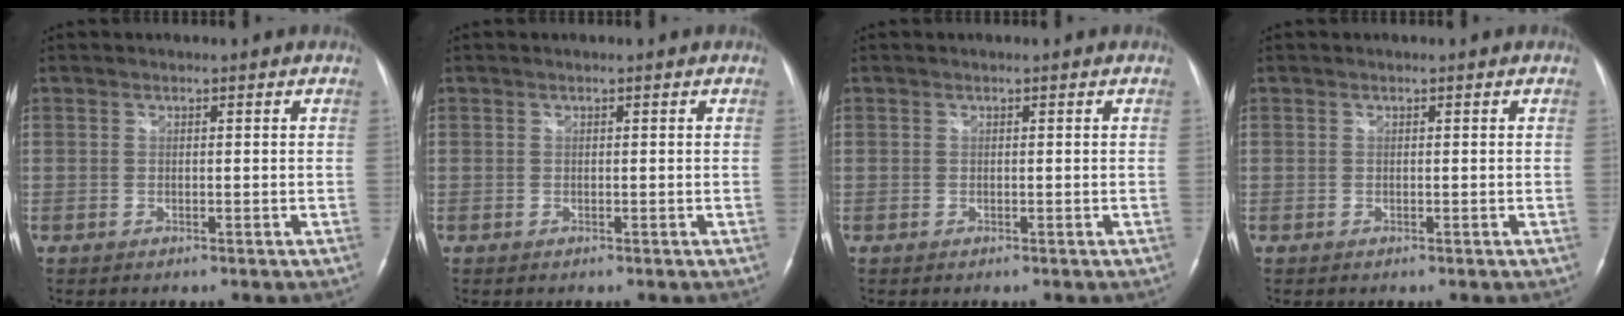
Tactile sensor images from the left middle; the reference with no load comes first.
{"total": 0.0}
{"total": 0.0}
{"total": 0.0}